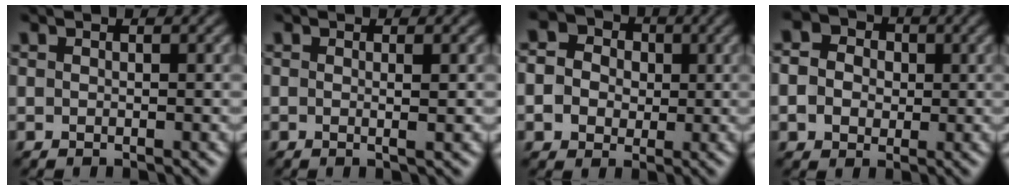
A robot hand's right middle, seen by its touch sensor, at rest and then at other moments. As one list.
[{"total": 1.3, "force": [0.0, 0.2, 1.3], "torque": [-0.018, 0.000, -0.003]}, {"total": 5.9, "force": [0.6, 5.3, 2.5], "torque": [-0.038, 0.028, -0.019]}, {"total": 5.5, "force": [0.9, 4.7, 2.7], "torque": [-0.046, 0.027, -0.009]}]